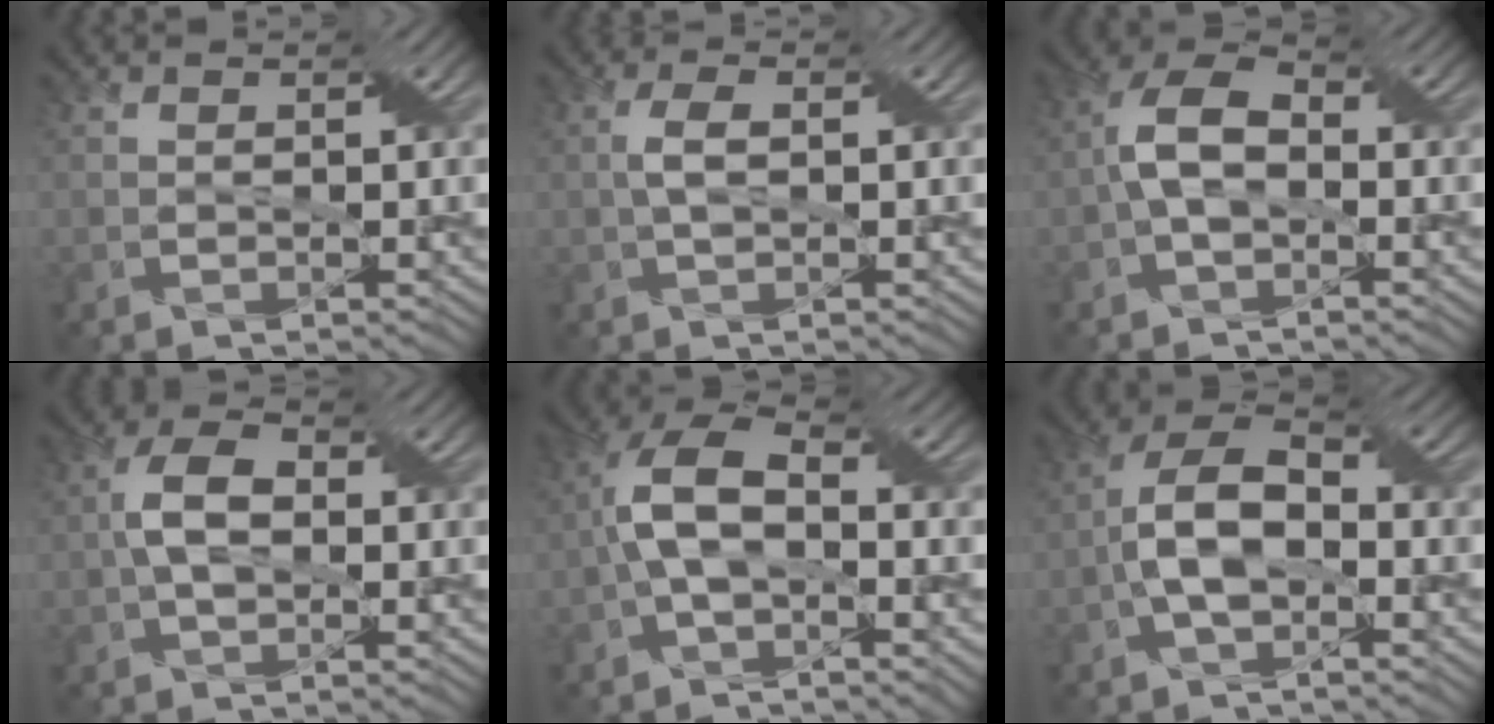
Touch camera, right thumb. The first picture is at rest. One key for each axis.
{"total": 2.5, "fx": 0.1, "fy": 1.1, "fz": 2.3, "tx": -0.054, "ty": 0.006, "tz": 0.000}
{"total": 6.1, "fx": -0.9, "fy": 3.6, "fz": 4.9, "tx": -0.105, "ty": 0.016, "tz": -0.025}
{"total": 5.2, "fx": -0.2, "fy": 3.1, "fz": 4.1, "tx": -0.088, "ty": 0.005, "tz": -0.008}
{"total": 8.0, "fx": -0.9, "fy": 3.8, "fz": 6.9, "tx": -0.152, "ty": 0.021, "tz": -0.024}
{"total": 7.5, "fx": -1.7, "fy": 3.9, "fz": 6.2, "tx": -0.129, "ty": 0.017, "tz": -0.037}